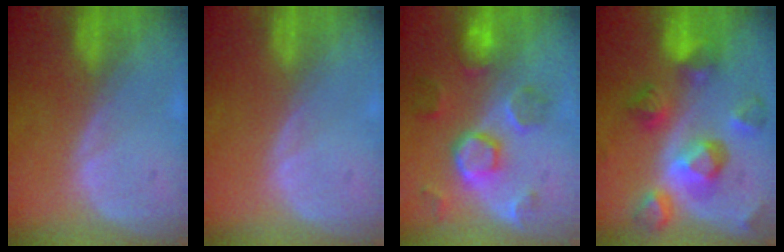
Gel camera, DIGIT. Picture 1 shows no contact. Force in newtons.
{"total": 0.0}
{"total": 8.6, "press": 7.7, "slide": 3.8}
{"total": 10.3, "press": 9.2, "slide": 4.7}